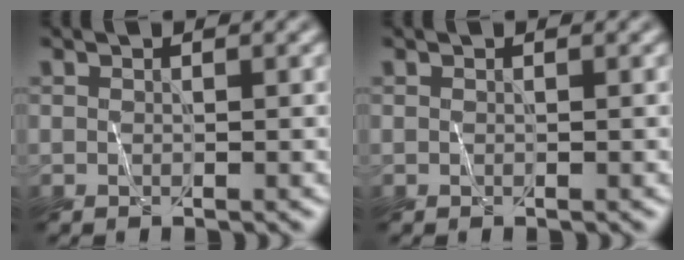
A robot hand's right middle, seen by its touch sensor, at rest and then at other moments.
{"total": 0.0}